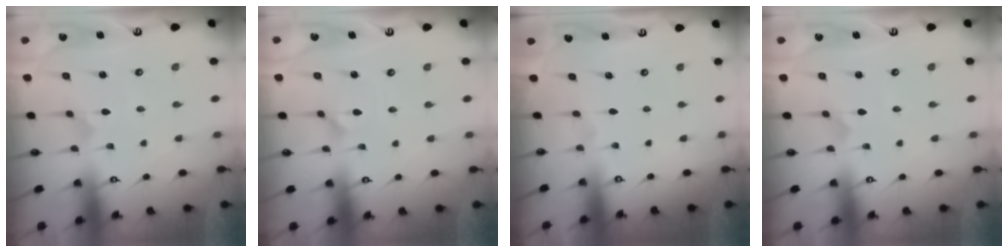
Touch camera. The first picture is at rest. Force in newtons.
{"total": 2.9, "press": 2.8, "slide": 0.4}
{"total": 0.0}
{"total": 0.0}